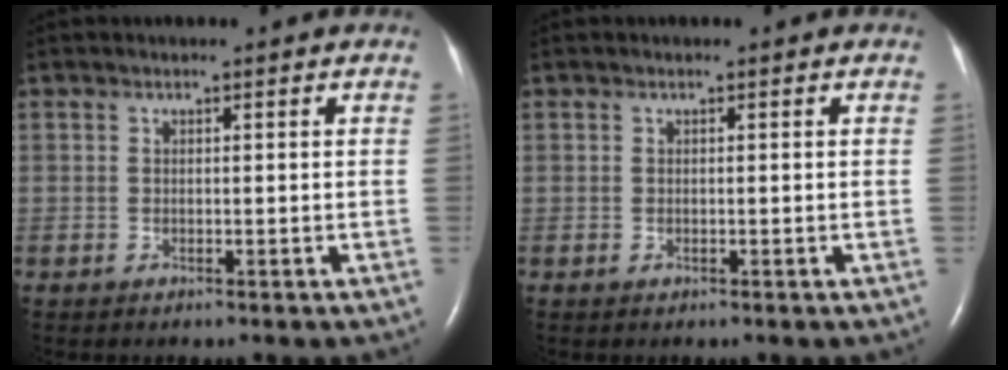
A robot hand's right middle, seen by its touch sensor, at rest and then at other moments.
{"total": 0.0}